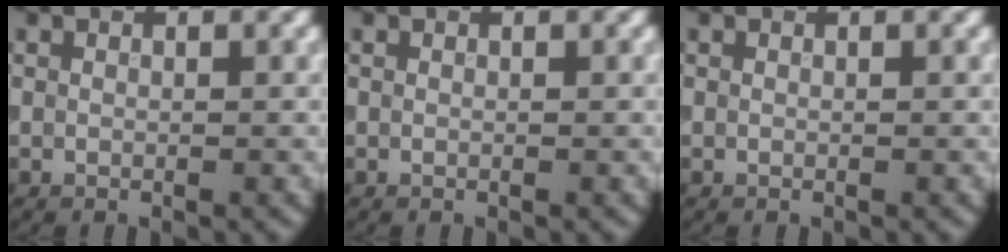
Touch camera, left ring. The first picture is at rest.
{"total": 0.0}
{"total": 0.0}